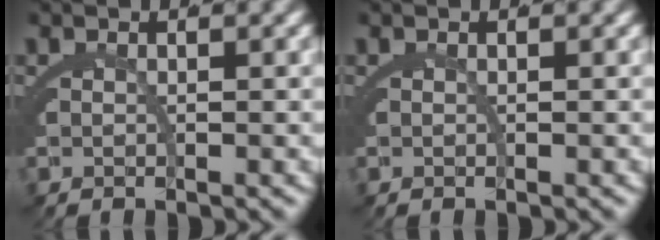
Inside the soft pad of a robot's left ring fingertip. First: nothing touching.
{"total": 0.0}